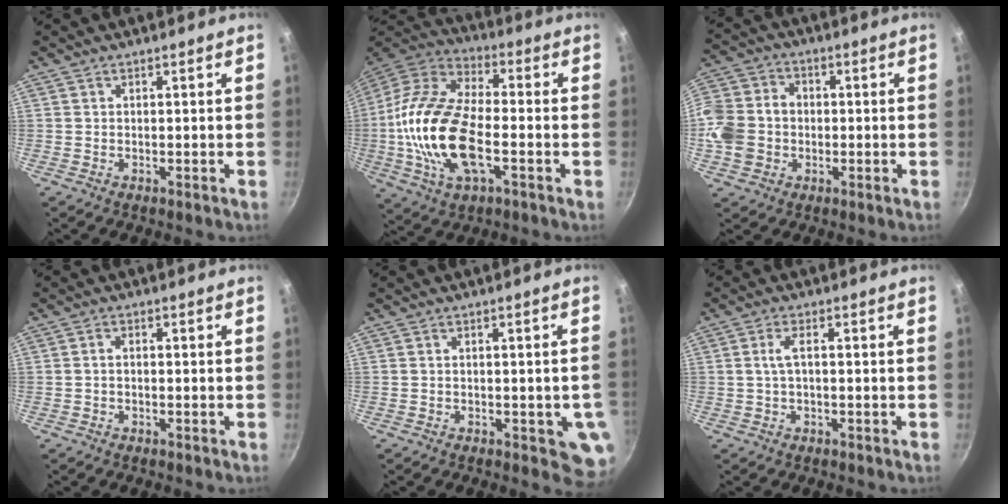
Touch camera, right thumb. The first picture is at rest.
{"total": 21.2, "force": [-3.5, 10.2, 18.2], "torque": [-0.351, 0.029, -0.080]}
{"total": 13.2, "force": [-1.4, 11.1, 6.9], "torque": [-0.133, 0.028, -0.038]}
{"total": 1.4, "force": [-0.3, 0.9, 1.0], "torque": [-0.019, 0.011, -0.006]}
{"total": 5.8, "force": [-1.3, 2.7, 5.0], "torque": [-0.034, 0.004, -0.013]}
{"total": 2.9, "force": [0.0, 1.1, 2.7], "torque": [-0.062, 0.010, 0.000]}